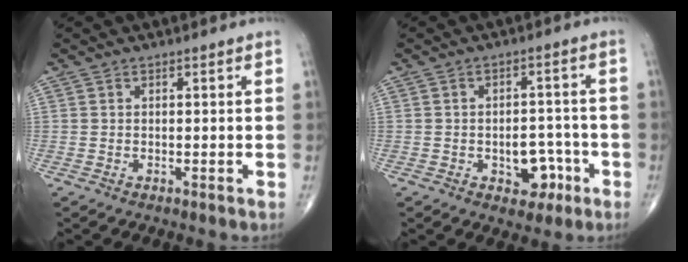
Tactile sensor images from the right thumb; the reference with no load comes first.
{"total": 6.6, "force": [-2.6, 4.4, 4.1], "torque": [-0.022, 0.028, -0.029]}